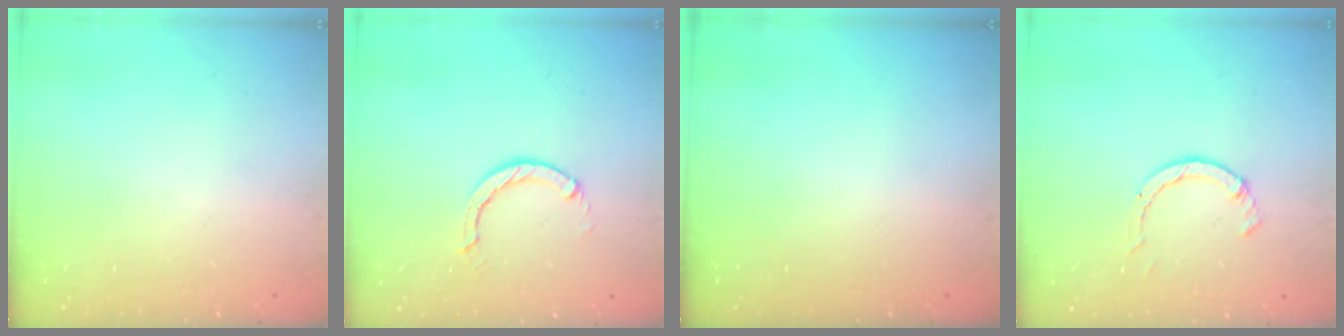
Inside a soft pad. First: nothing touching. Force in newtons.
{"total": 2.9, "press": 2.9, "slide": 0.4}
{"total": 0.0}
{"total": 2.3, "press": 2.3, "slide": 0.3}